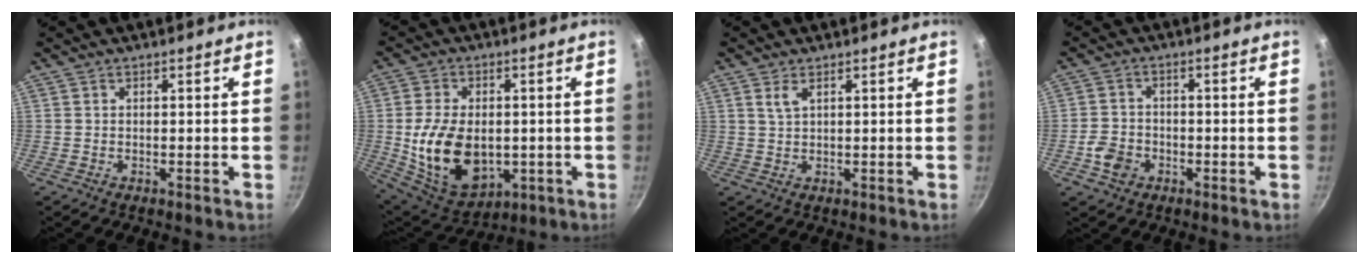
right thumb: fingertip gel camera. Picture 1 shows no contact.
{"total": 16.5, "force": [-1.3, 11.1, 12.2], "torque": [-0.204, -0.008, 0.000]}
{"total": 2.3, "force": [1.2, 1.0, 1.7], "torque": [-0.032, -0.006, 0.024]}
{"total": 5.2, "force": [-2.1, 4.2, 2.3], "torque": [-0.037, 0.021, -0.043]}